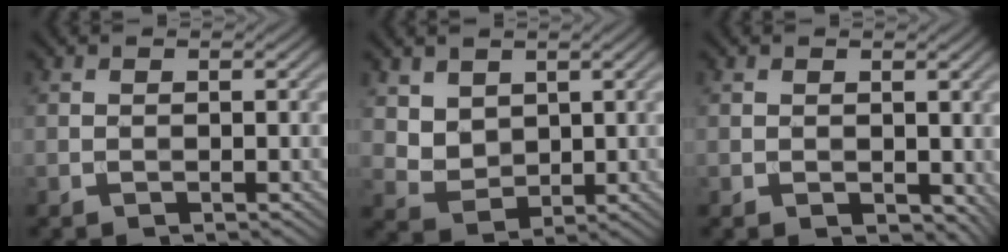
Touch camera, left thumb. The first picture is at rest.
{"total": 4.2, "force": [2.2, 3.2, 1.8], "torque": [-0.061, -0.018, 0.049]}
{"total": 1.9, "force": [0.6, 1.3, 1.3], "torque": [-0.023, -0.007, 0.015]}